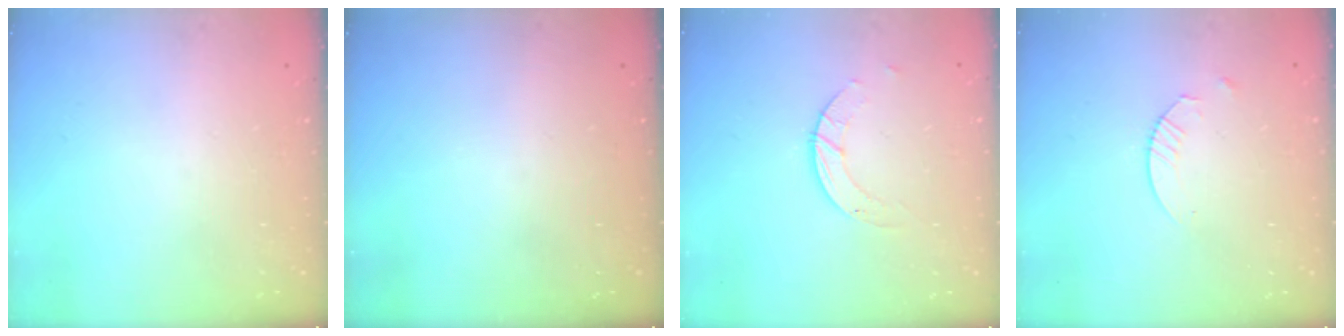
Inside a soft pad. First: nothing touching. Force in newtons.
{"total": 0.0}
{"total": 2.8, "press": 2.8, "slide": 0.3}
{"total": 2.4, "press": 2.4, "slide": 0.3}